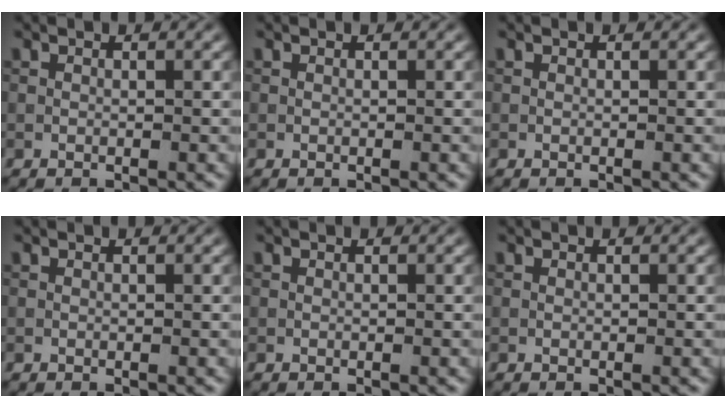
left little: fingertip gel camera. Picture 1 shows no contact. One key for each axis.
{"total": 0.0}
{"total": 0.0}
{"total": 0.0}
{"total": 0.0}
{"total": 0.0}